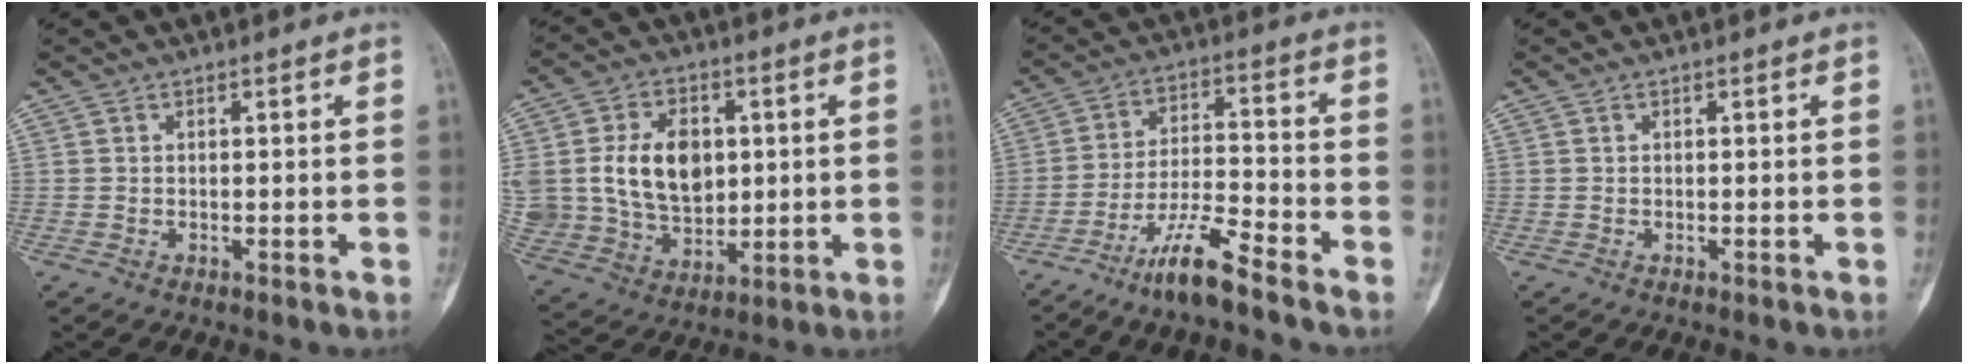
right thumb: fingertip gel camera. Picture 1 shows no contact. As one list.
[{"total": 17.9, "force": [2.6, 13.0, 12.1], "torque": [-0.209, -0.004, 0.065]}, {"total": 9.8, "force": [-7.3, 0.9, 6.4], "torque": [-0.121, 0.044, -0.141]}, {"total": 0.0}]